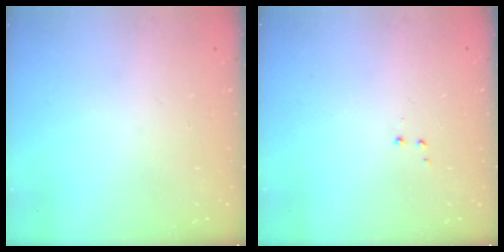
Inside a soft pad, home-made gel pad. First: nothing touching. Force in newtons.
{"total": 2.8, "press": 2.7, "slide": 0.5}